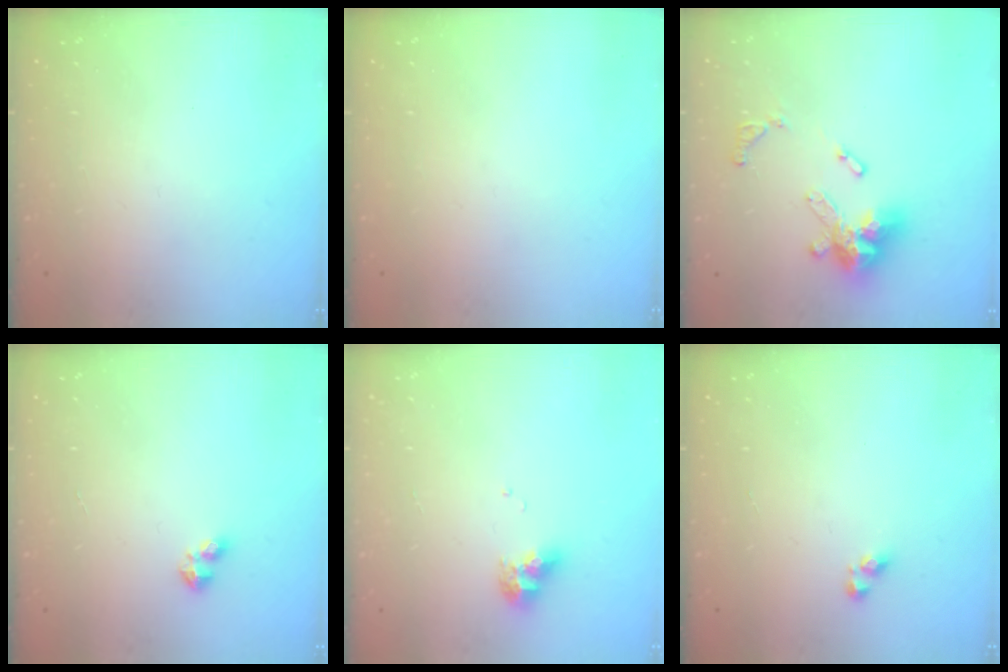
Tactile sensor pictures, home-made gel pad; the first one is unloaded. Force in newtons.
{"total": 0.0}
{"total": 15.2, "press": 15.1, "slide": 1.7}
{"total": 2.4, "press": 2.4, "slide": 0.4}
{"total": 7.7, "press": 7.7, "slide": 0.6}
{"total": 3.2, "press": 3.2, "slide": 0.3}